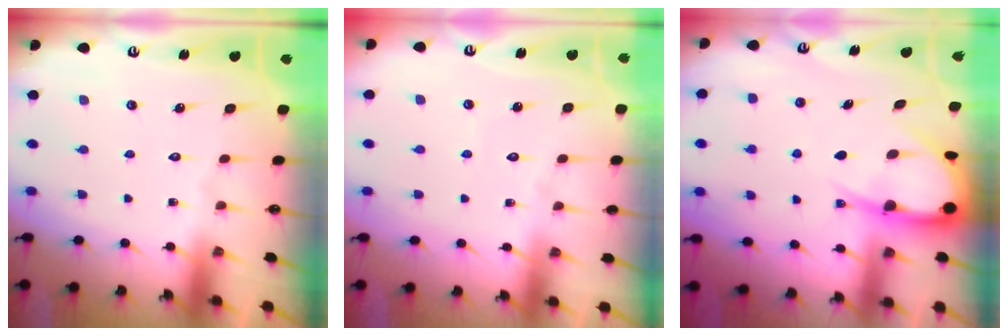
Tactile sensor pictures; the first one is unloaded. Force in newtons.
{"total": 2.3, "press": 2.3, "slide": 0.2}
{"total": 8.8, "press": 8.8, "slide": 0.8}